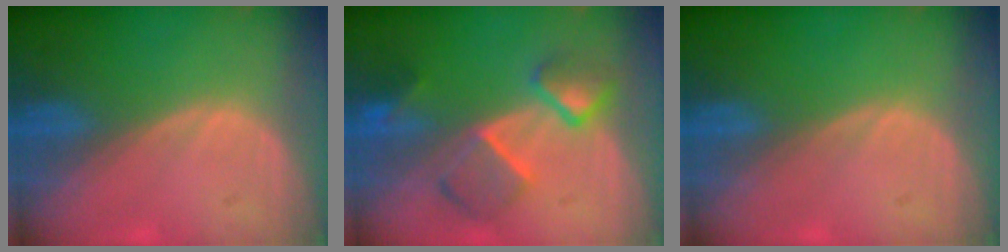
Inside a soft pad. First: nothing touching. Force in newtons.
{"total": 7.1, "press": 6.9, "slide": 1.9}
{"total": 0.0}